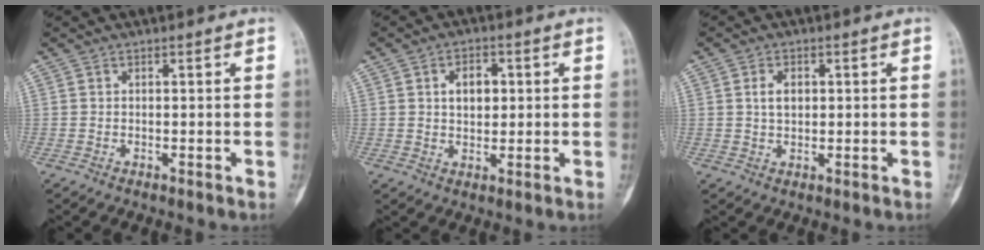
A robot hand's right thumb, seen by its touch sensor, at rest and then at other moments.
{"total": 5.3, "force": [1.2, 3.6, 3.8], "torque": [-0.040, -0.001, 0.018]}
{"total": 3.3, "force": [0.8, 2.2, 2.4], "torque": [-0.036, 0.001, 0.014]}